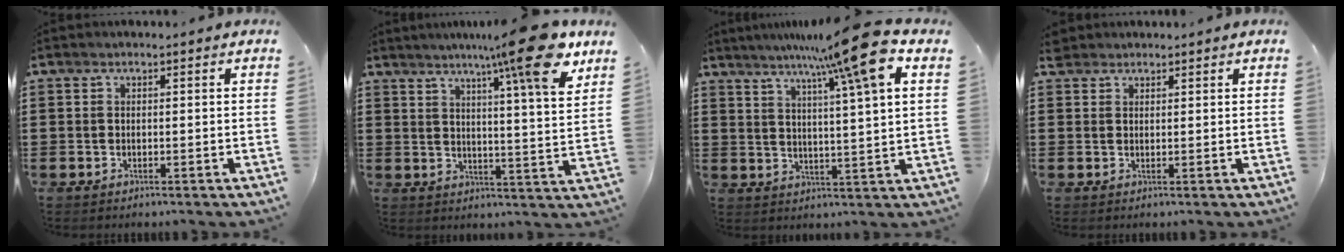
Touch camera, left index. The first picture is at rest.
{"total": 13.3, "force": [9.3, 0.6, 9.5], "torque": [-0.151, -0.039, 0.143]}
{"total": 11.8, "force": [7.6, -0.6, 9.1], "torque": [-0.162, -0.026, 0.112]}
{"total": 1.8, "force": [1.6, 0.8, 0.2], "torque": [-0.008, 0.004, 0.033]}